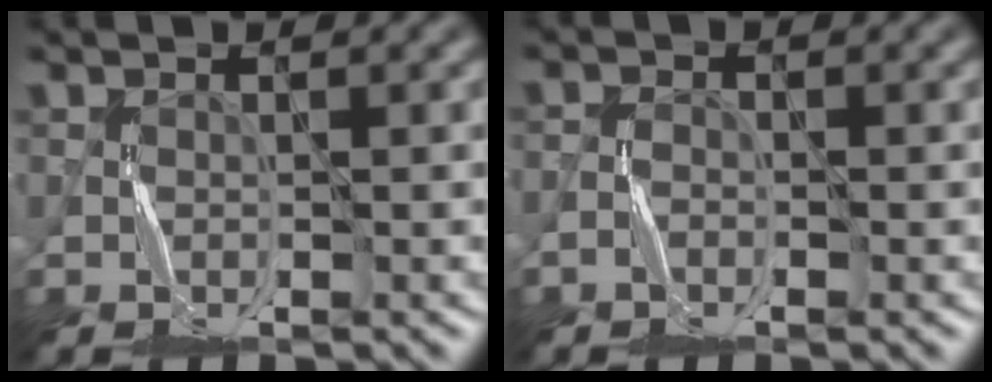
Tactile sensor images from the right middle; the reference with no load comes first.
{"total": 1.2, "force": [-1.0, 0.5, 0.1], "torque": [-0.001, 0.008, -0.019]}